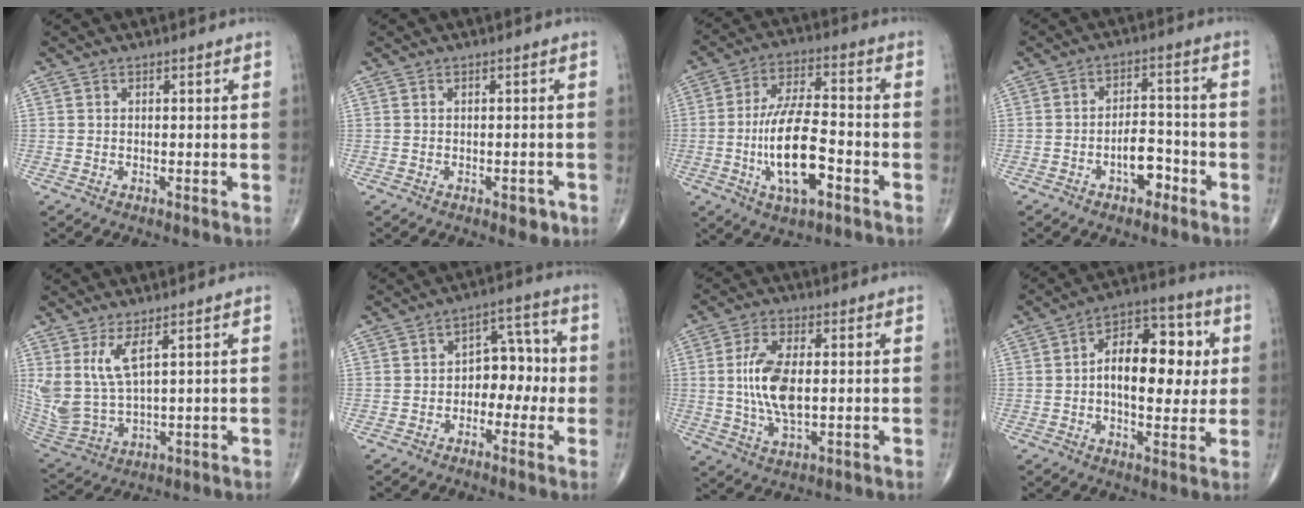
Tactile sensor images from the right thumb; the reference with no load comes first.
{"total": 2.3, "force": [-1.2, 1.2, 1.6], "torque": [-0.010, 0.002, -0.011]}
{"total": 14.6, "force": [-4.2, 5.6, 12.8], "torque": [-0.235, 0.024, -0.073]}
{"total": 6.3, "force": [-3.0, 3.4, 4.3], "torque": [-0.048, 0.032, -0.050]}
{"total": 9.7, "force": [4.3, 3.4, 8.0], "torque": [-0.182, -0.031, 0.107]}
{"total": 7.8, "force": [-1.3, 5.4, 5.5], "torque": [-0.040, 0.035, -0.031]}
{"total": 10.2, "force": [0.5, 4.6, 9.1], "torque": [-0.190, -0.007, 0.013]}
{"total": 15.6, "force": [1.5, 8.5, 13.0], "torque": [-0.162, 0.020, 0.015]}